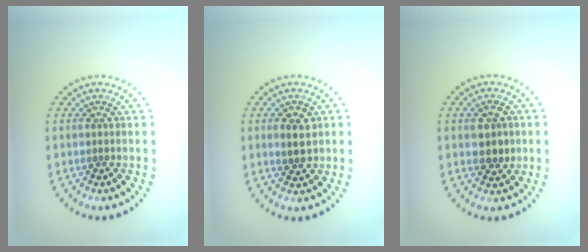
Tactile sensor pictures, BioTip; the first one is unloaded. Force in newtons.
{"total": 2.4, "press": 2.3, "slide": 0.5}
{"total": 2.7, "press": 2.7, "slide": 0.4}